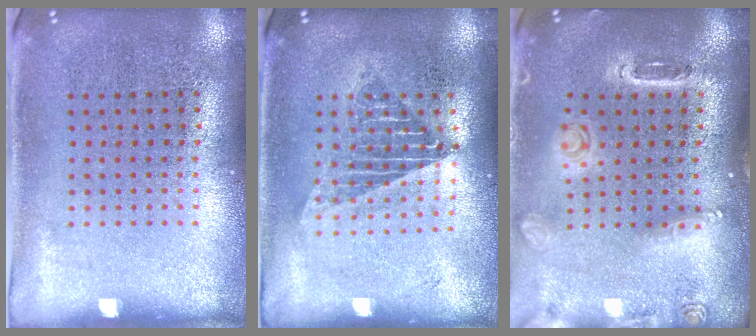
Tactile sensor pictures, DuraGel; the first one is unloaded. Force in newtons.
{"total": 1.5, "press": 1.3, "slide": 0.7}
{"total": 1.5, "press": 1.5, "slide": 0.2}